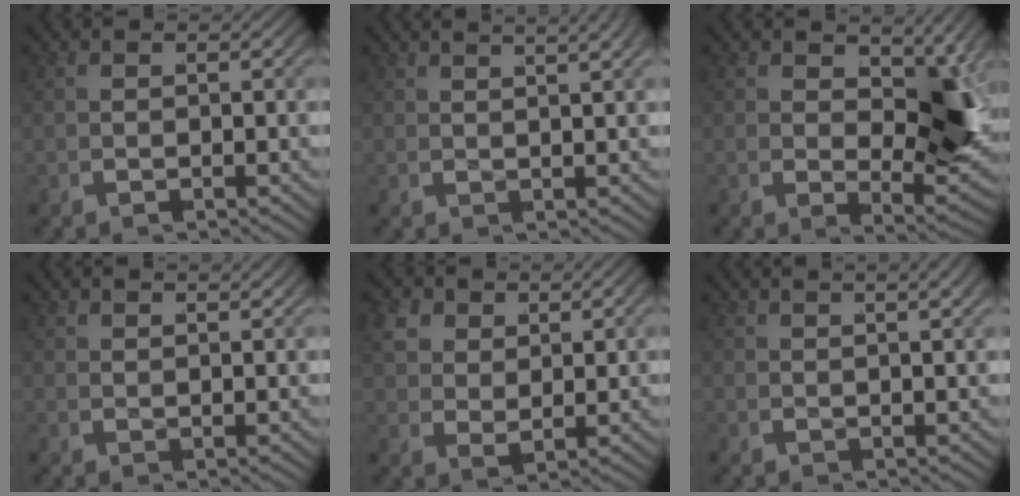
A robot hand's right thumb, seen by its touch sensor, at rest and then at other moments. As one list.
[{"total": 3.0, "force": [2.3, 0.4, 1.9], "torque": [-0.011, 0.010, 0.034]}, {"total": 5.6, "force": [1.2, 2.7, 4.7], "torque": [-0.069, -0.024, 0.031]}, {"total": 1.8, "force": [1.8, -0.2, 0.2], "torque": [0.006, 0.005, 0.030]}, {"total": 3.2, "force": [1.7, 2.2, 1.6], "torque": [-0.038, -0.007, 0.032]}, {"total": 3.0, "force": [2.2, 0.4, 2.0], "torque": [-0.011, 0.012, 0.031]}]